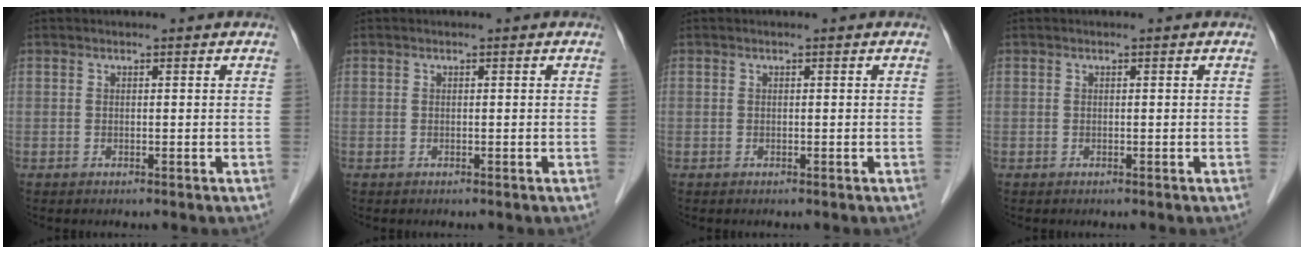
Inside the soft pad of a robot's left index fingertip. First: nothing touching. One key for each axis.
{"total": 0.0}
{"total": 0.0}
{"total": 0.0}